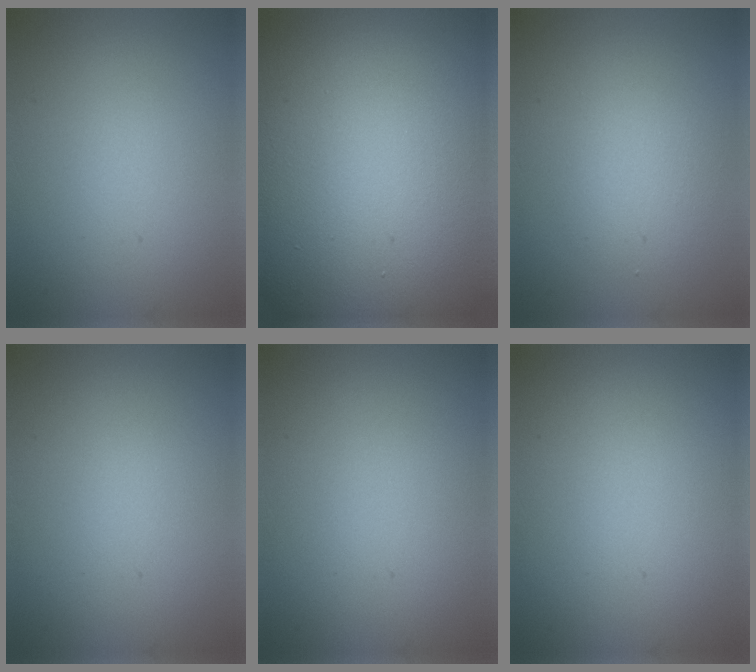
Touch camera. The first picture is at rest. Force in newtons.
{"total": 27.0, "press": 26.9, "slide": 1.7}
{"total": 2.5, "press": 2.5, "slide": 0.2}
{"total": 0.0}
{"total": 0.0}
{"total": 0.0}